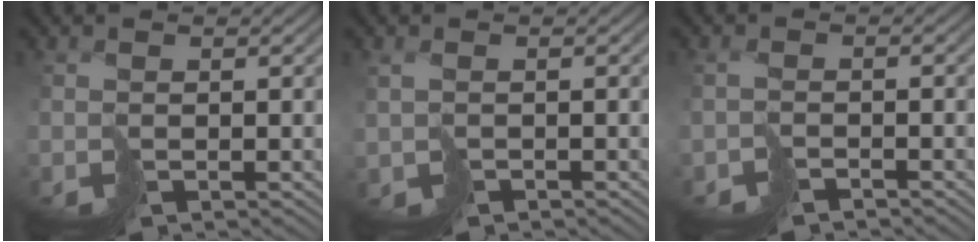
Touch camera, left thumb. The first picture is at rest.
{"total": 1.9, "force": [-0.3, 1.5, 1.2], "torque": [-0.036, -0.009, -0.006]}
{"total": 2.1, "force": [-1.6, 0.9, 1.0], "torque": [-0.021, 0.001, -0.038]}